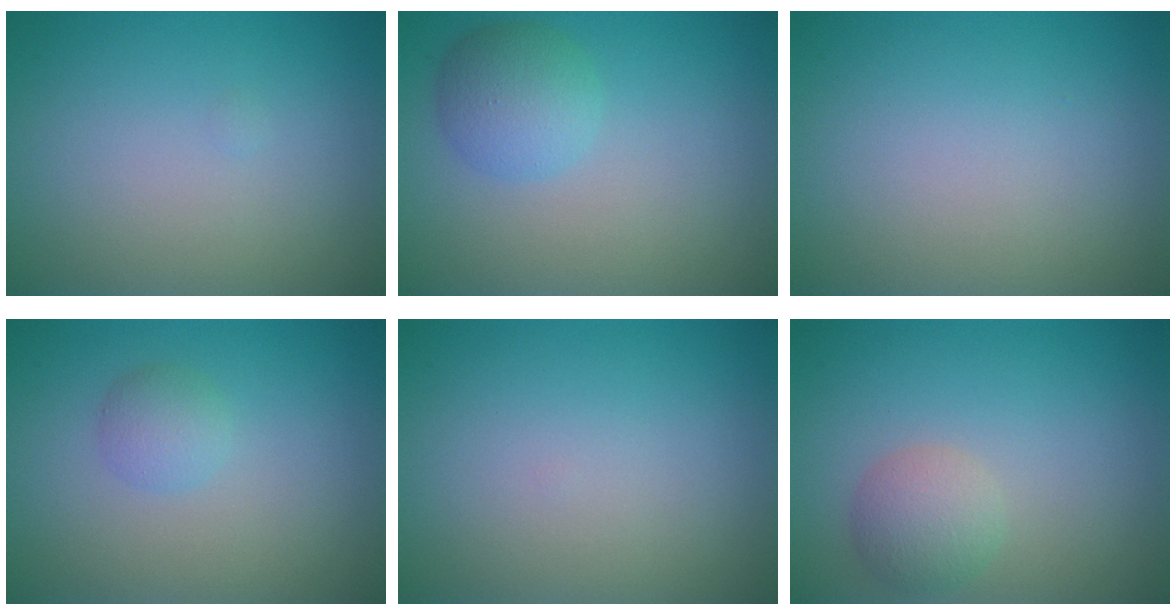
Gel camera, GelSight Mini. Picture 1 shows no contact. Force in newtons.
{"total": 3.3, "press": 3.3, "slide": 0.2}
{"total": 0.0}
{"total": 1.6, "press": 1.6, "slide": 0.0}
{"total": 0.0}
{"total": 2.7, "press": 2.7, "slide": 0.1}